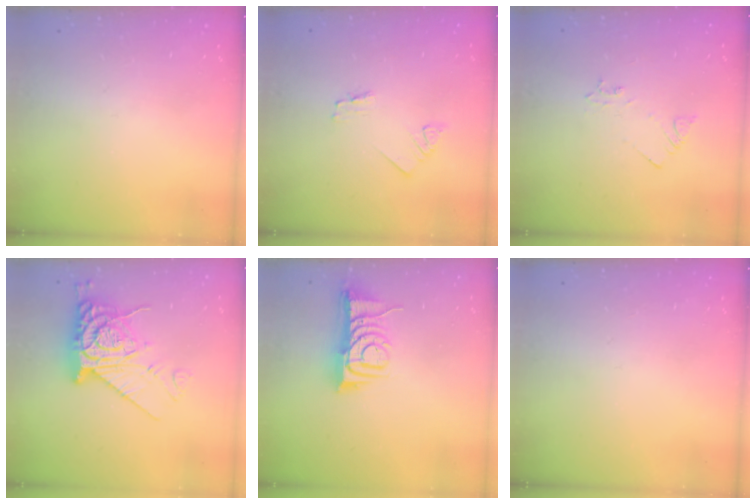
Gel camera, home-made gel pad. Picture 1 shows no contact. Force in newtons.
{"total": 1.6, "press": 1.6, "slide": 0.1}
{"total": 2.1, "press": 2.1, "slide": 0.3}
{"total": 12.6, "press": 12.5, "slide": 1.4}
{"total": 8.0, "press": 8.0, "slide": 0.4}
{"total": 0.0}